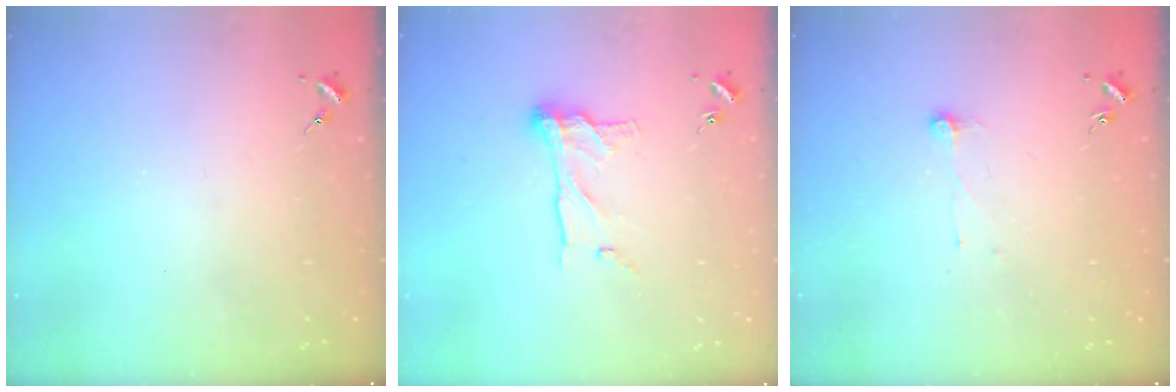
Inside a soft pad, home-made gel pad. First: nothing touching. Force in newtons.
{"total": 12.7, "press": 12.7, "slide": 1.0}
{"total": 4.1, "press": 4.1, "slide": 0.4}